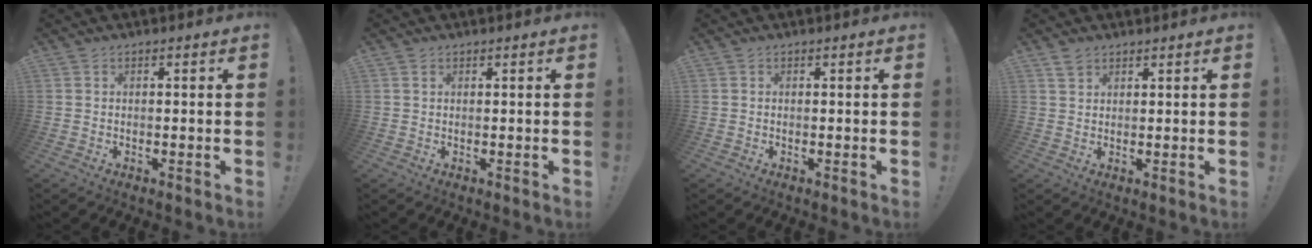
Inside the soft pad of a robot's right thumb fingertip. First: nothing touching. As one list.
[{"total": 0.7, "force": [0.5, 0.3, 0.4], "torque": [-0.009, 0.001, 0.010]}, {"total": 0.0}, {"total": 2.5, "force": [2.0, 1.4, 0.6], "torque": [0.000, -0.011, 0.036]}]